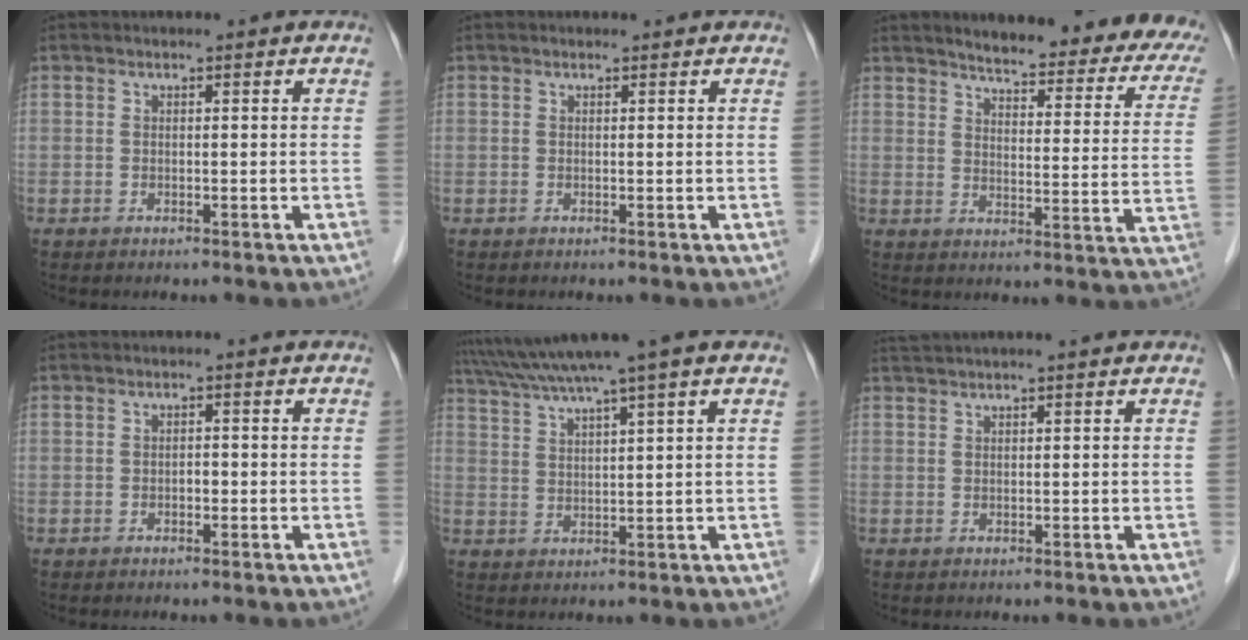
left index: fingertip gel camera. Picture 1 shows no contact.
{"total": 0.7, "force": [0.7, 0.2, 0.1], "torque": [-0.010, 0.006, 0.009]}
{"total": 20.9, "force": [17.7, 4.4, 10.2], "torque": [-0.107, -0.033, 0.193]}
{"total": 0.8, "force": [-0.5, 0.4, 0.5], "torque": [-0.007, 0.000, -0.010]}
{"total": 9.8, "force": [7.7, -1.8, 5.7], "torque": [-0.104, 0.028, 0.123]}
{"total": 5.0, "force": [4.5, -0.5, 2.3], "torque": [-0.030, 0.033, 0.068]}